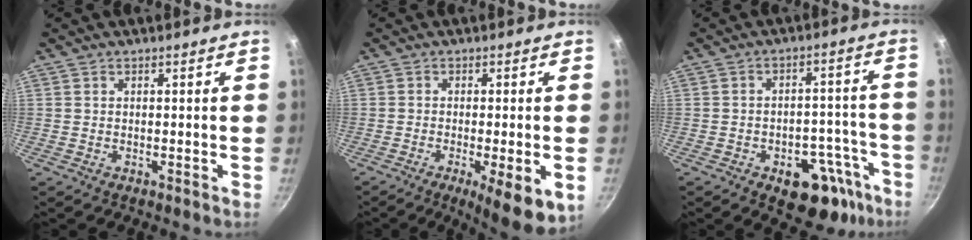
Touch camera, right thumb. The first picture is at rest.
{"total": 10.3, "force": [-3.9, 2.6, 9.2], "torque": [-0.130, -0.015, -0.054]}
{"total": 13.5, "force": [-7.8, 7.0, 8.5], "torque": [-0.074, 0.064, -0.100]}